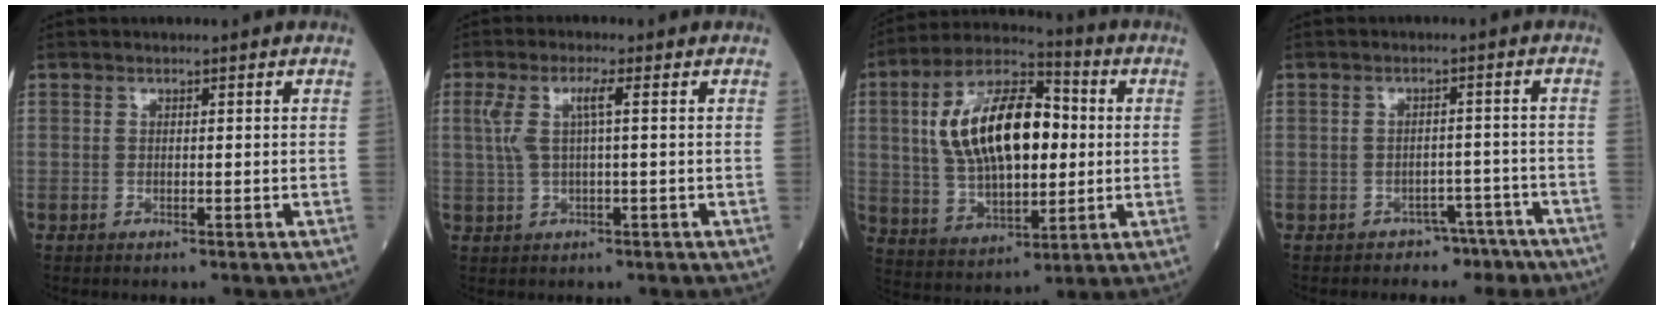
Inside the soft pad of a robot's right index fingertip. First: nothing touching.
{"total": 4.3, "force": [1.0, 0.5, 4.1], "torque": [-0.096, 0.018, 0.025]}
{"total": 17.8, "force": [2.3, 8.2, 15.6], "torque": [-0.299, 0.025, 0.042]}
{"total": 5.1, "force": [-3.8, 3.3, 0.0], "torque": [0.014, 0.024, -0.048]}